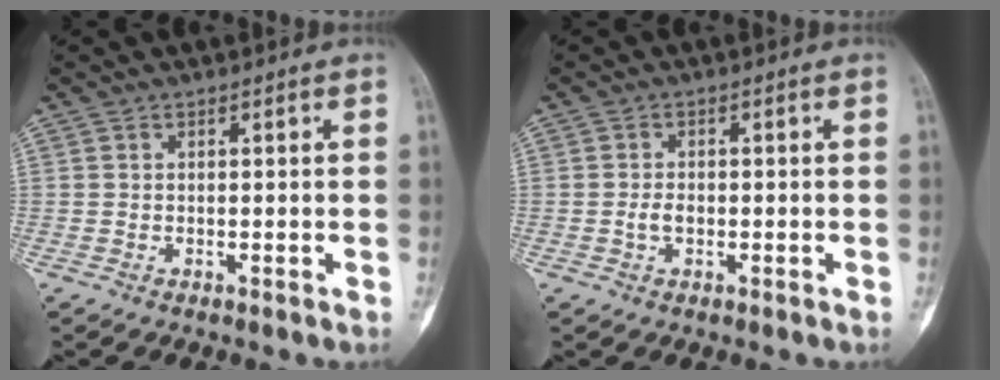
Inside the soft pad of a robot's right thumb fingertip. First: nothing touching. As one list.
[{"total": 2.0, "force": [-0.4, 1.3, 1.5], "torque": [-0.030, 0.005, -0.009]}]